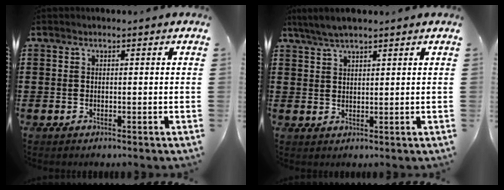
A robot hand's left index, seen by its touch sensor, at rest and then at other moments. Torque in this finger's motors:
{"motor_torque": [0.09, -0.25, 0.14, 0.05]}